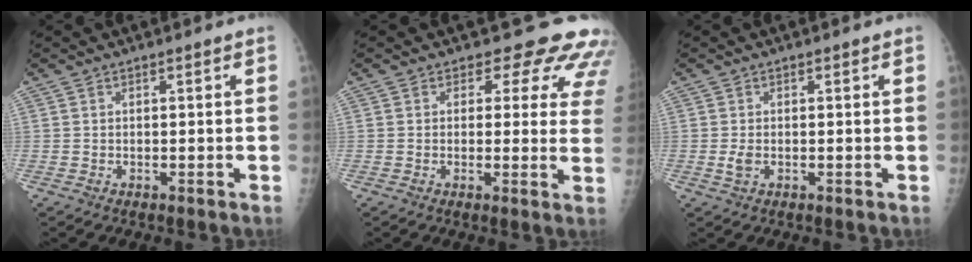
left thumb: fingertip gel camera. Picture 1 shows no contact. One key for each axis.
{"total": 11.4, "fx": 9.7, "fy": 5.4, "fz": 2.6, "tx": 0.028, "ty": -0.050, "tz": 0.077}
{"total": 1.7, "fx": -0.2, "fy": 1.1, "fz": 1.3, "tx": -0.030, "ty": -0.004, "tz": -0.005}